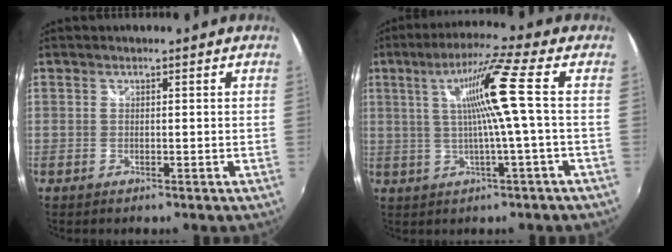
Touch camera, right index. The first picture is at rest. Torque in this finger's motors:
{"motor_torque": [0.74, -0.12, 0.37, 0.12]}